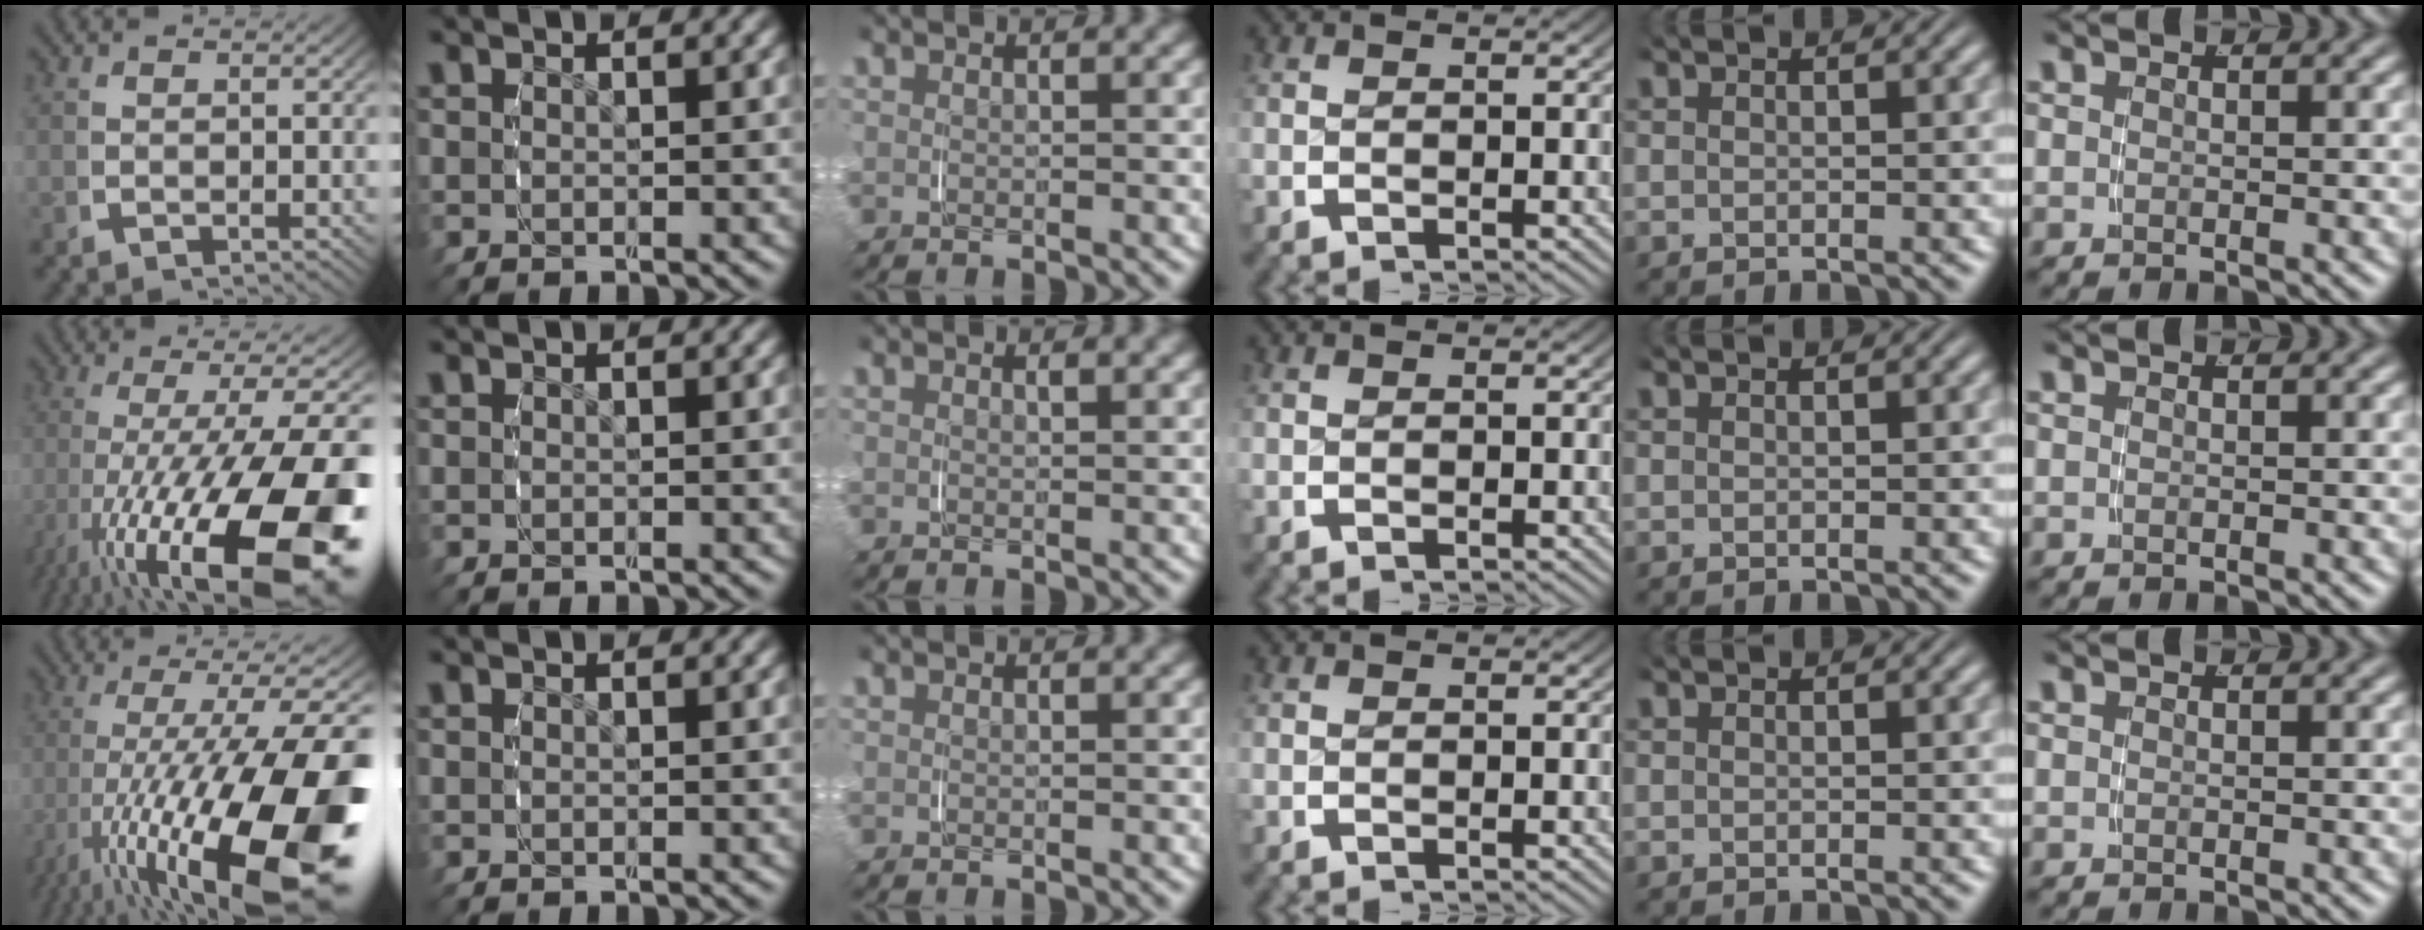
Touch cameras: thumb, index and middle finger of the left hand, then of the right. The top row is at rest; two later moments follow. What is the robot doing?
{"motion": "grasp_and_lifting", "object": "glasses case"}